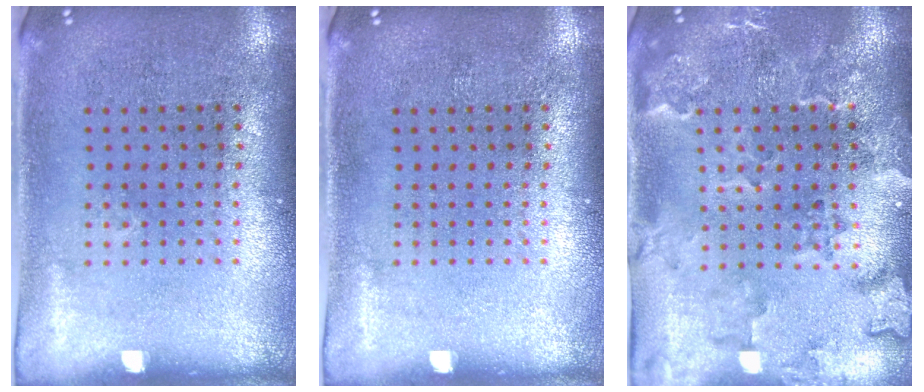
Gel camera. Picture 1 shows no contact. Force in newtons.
{"total": 0.0}
{"total": 2.5, "press": 2.2, "slide": 1.1}